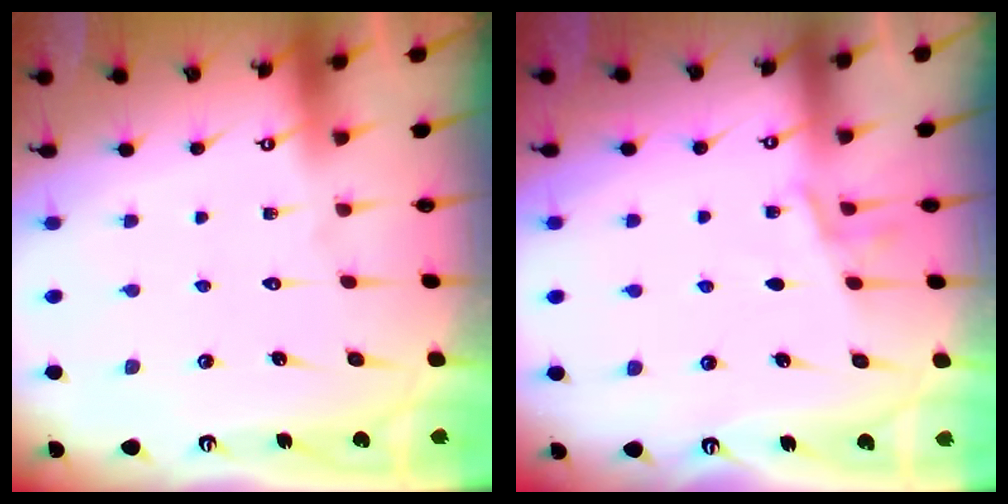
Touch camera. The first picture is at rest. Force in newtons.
{"total": 5.4, "press": 5.3, "slide": 0.8}